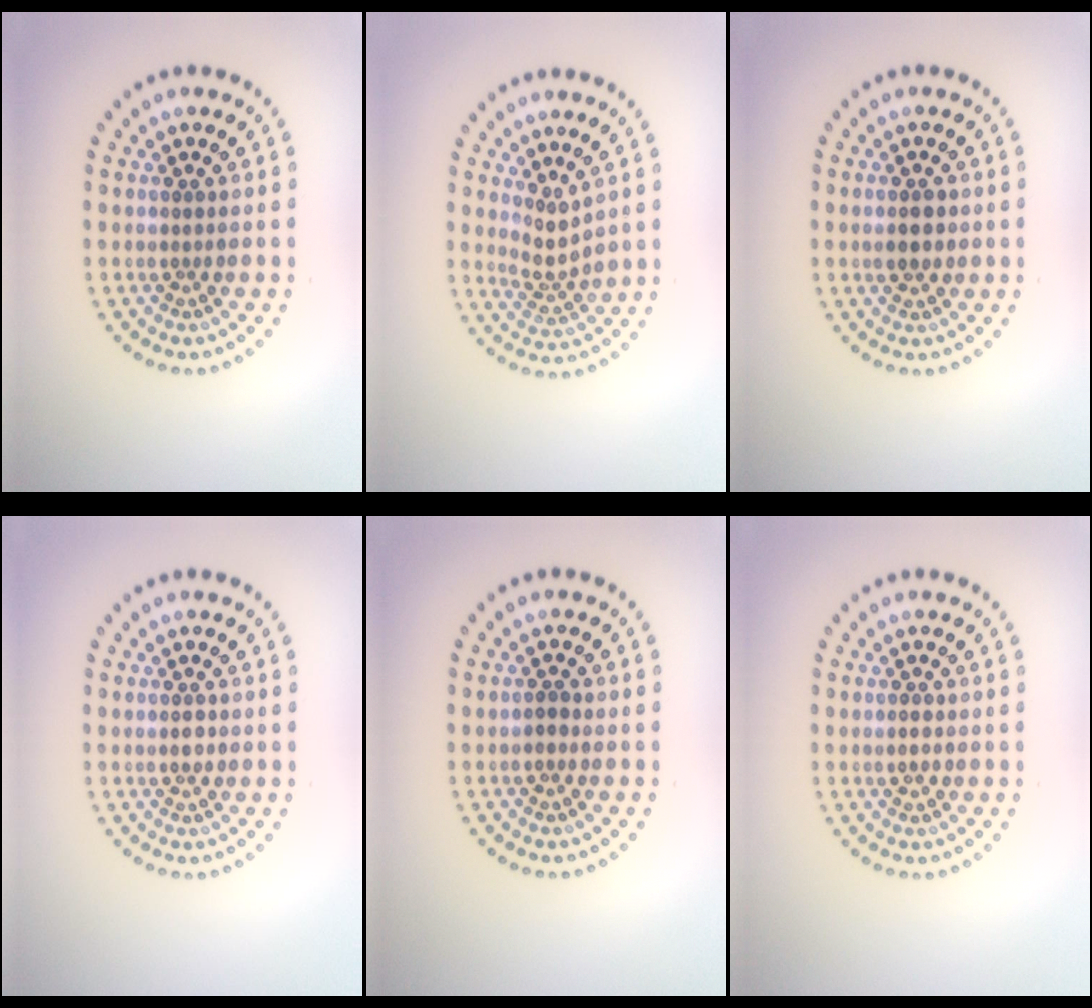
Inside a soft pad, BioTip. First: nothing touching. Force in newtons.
{"total": 2.3, "press": 1.6, "slide": 1.6}
{"total": 2.3, "press": 2.3, "slide": 0.0}
{"total": 1.2, "press": 1.2, "slide": 0.2}
{"total": 0.7, "press": 0.7, "slide": 0.2}
{"total": 0.9, "press": 0.9, "slide": 0.1}